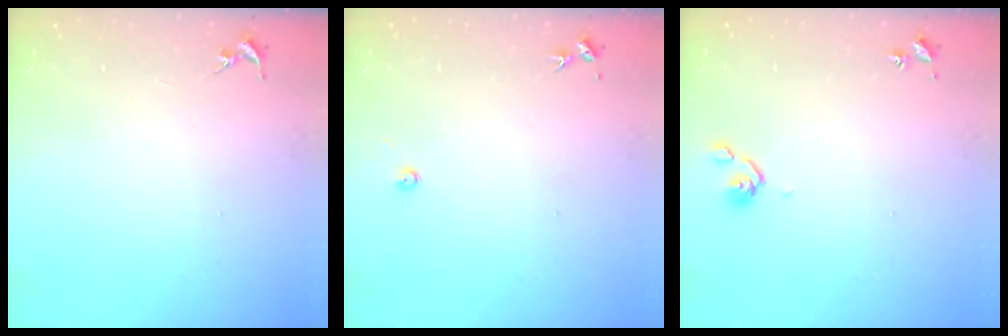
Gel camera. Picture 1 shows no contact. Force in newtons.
{"total": 4.1, "press": 4.1, "slide": 0.4}
{"total": 5.0, "press": 4.9, "slide": 1.2}